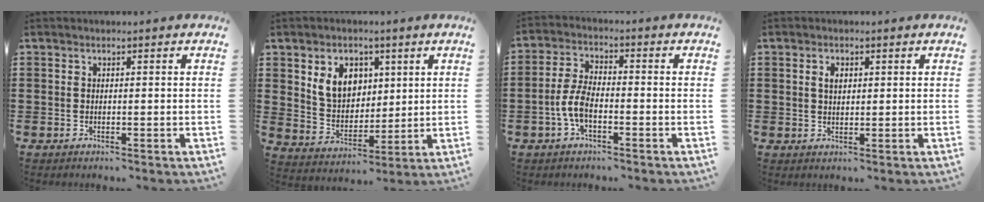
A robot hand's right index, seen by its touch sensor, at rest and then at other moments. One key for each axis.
{"total": 7.1, "fx": 2.9, "fy": 5.5, "fz": 3.3, "tx": -0.082, "ty": 0.015, "tz": 0.055}
{"total": 5.5, "fx": -1.9, "fy": 2.5, "fz": 4.5, "tx": -0.112, "ty": -0.003, "tz": -0.044}
{"total": 1.8, "fx": 0.7, "fy": 0.9, "fz": 1.5, "tx": -0.031, "ty": 0.007, "tz": 0.013}